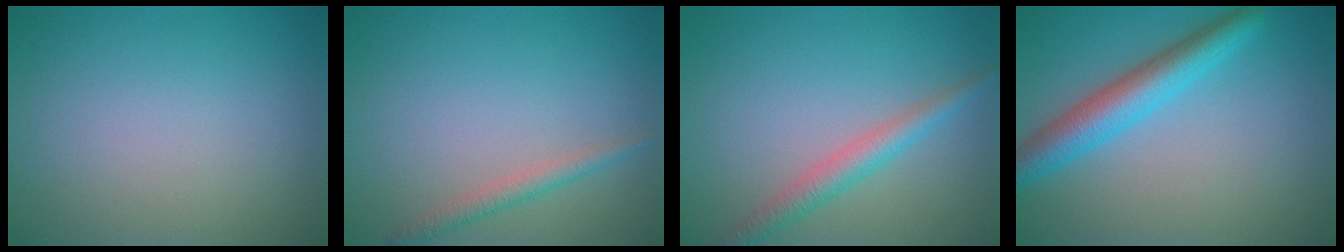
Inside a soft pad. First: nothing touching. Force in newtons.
{"total": 1.6, "press": 1.6, "slide": 0.1}
{"total": 2.7, "press": 2.7, "slide": 0.0}
{"total": 4.8, "press": 4.8, "slide": 0.1}